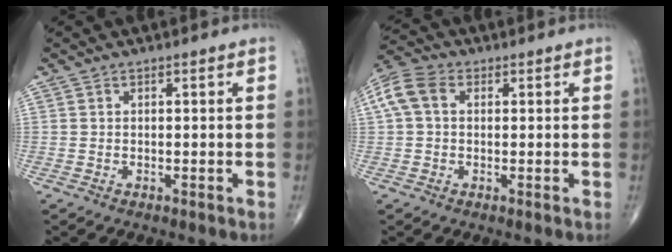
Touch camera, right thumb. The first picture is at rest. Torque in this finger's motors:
{"motor_torque": [0.26, 0.24, 0.52, 0.10, 0.18]}